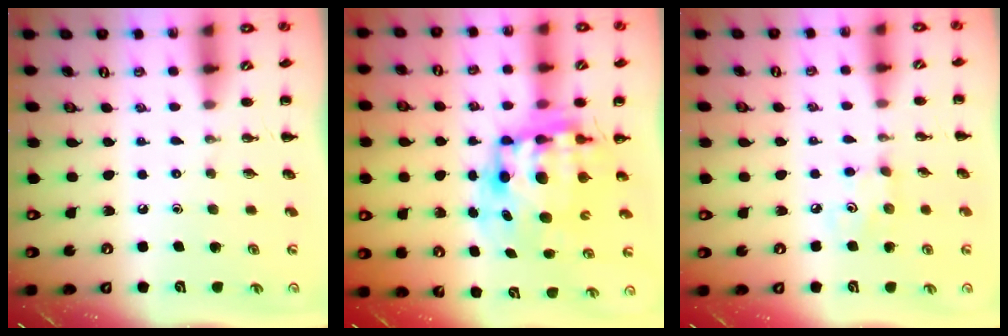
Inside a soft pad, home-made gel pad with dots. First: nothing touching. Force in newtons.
{"total": 10.9, "press": 10.6, "slide": 2.4}
{"total": 3.0, "press": 2.8, "slide": 0.9}